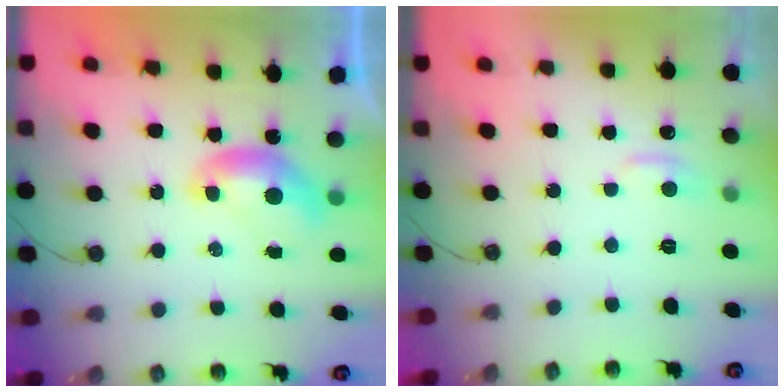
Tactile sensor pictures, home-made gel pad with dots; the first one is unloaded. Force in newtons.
{"total": 1.0, "press": 0.4, "slide": 0.9}